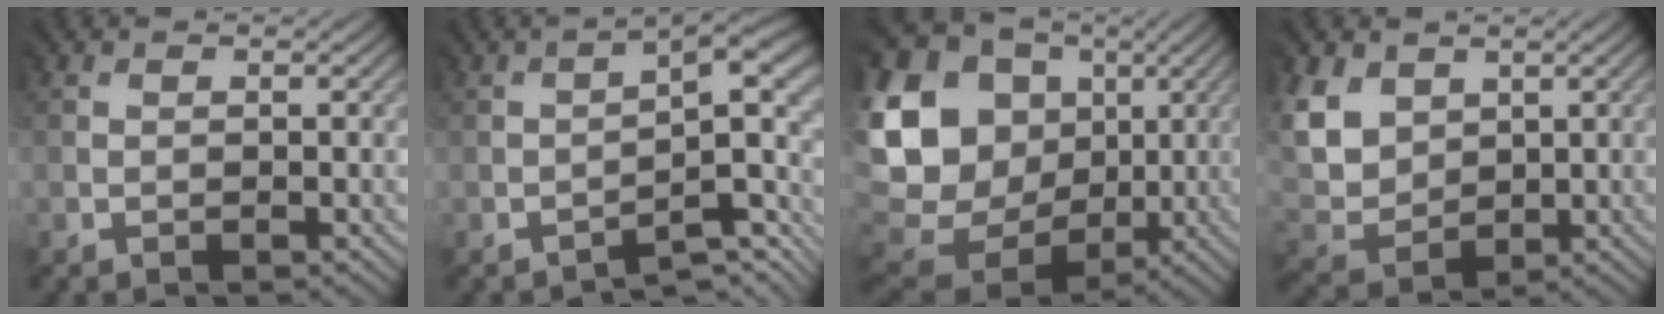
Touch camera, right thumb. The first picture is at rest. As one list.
[{"total": 7.5, "force": [-5.8, 1.1, 4.7], "torque": [-0.046, 0.011, -0.085]}, {"total": 19.5, "force": [3.3, 17.0, 8.8], "torque": [-0.261, -0.010, 0.087]}, {"total": 8.1, "force": [3.9, 6.2, 3.4], "torque": [-0.133, 0.007, 0.080]}]